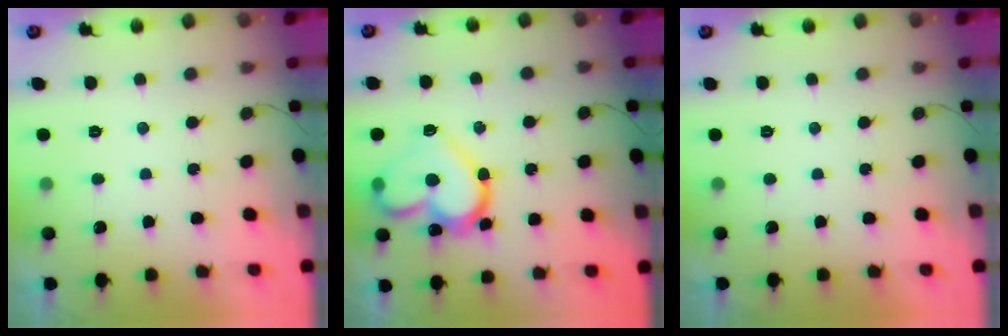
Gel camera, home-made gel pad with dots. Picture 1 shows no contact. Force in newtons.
{"total": 18.6, "press": 18.6, "slide": 1.4}
{"total": 1.7, "press": 1.7, "slide": 0.0}